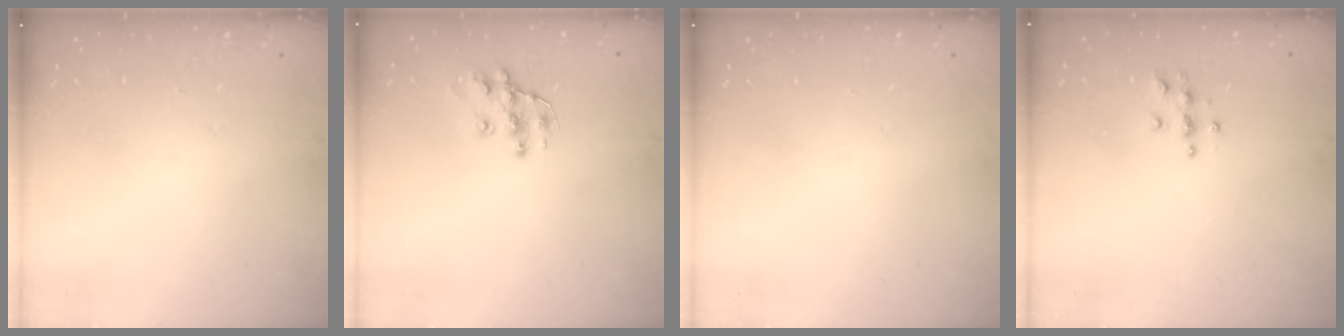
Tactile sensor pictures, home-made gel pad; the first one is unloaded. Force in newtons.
{"total": 10.2, "press": 10.2, "slide": 0.8}
{"total": 0.0}
{"total": 4.0, "press": 4.0, "slide": 0.4}